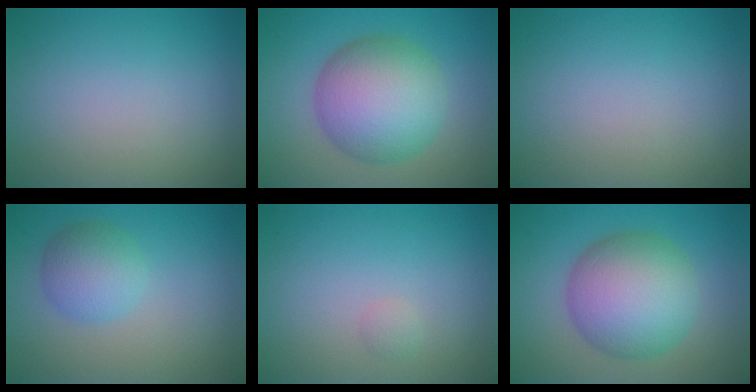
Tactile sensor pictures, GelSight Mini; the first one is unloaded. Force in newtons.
{"total": 9.2, "press": 9.2, "slide": 0.4}
{"total": 0.0}
{"total": 3.5, "press": 3.5, "slide": 0.1}
{"total": 0.6, "press": 0.6, "slide": 0.1}
{"total": 9.2, "press": 9.2, "slide": 0.4}